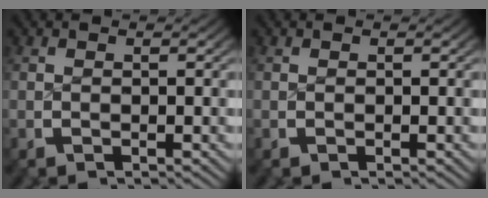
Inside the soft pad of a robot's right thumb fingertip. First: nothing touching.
{"total": 0.0}